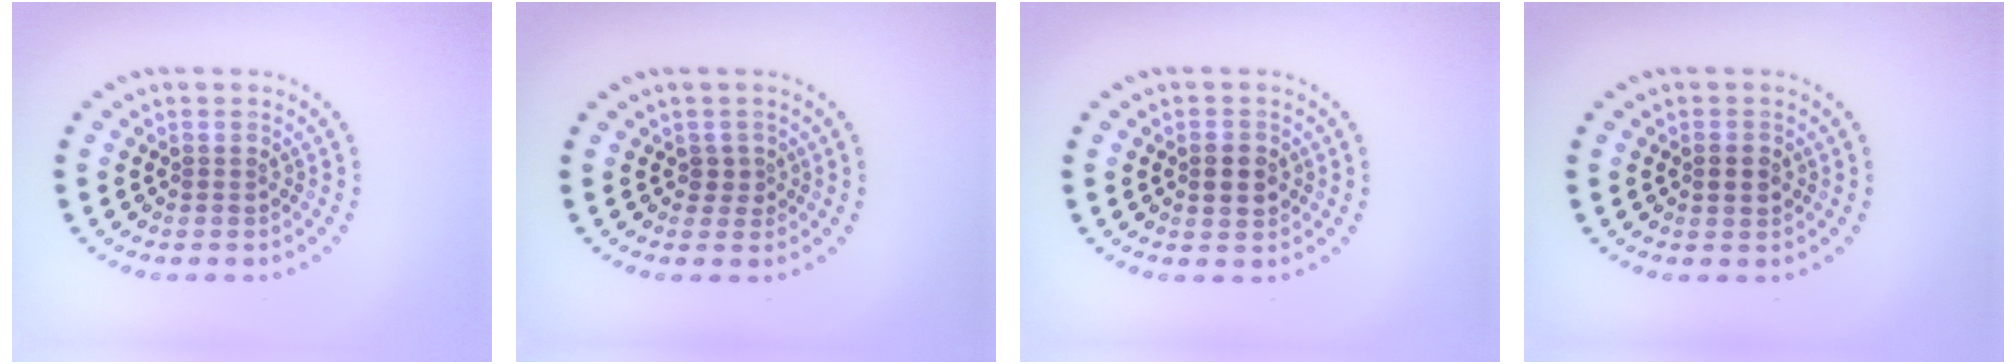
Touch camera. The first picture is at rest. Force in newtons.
{"total": 1.3, "press": 0.9, "slide": 0.9}
{"total": 2.3, "press": 2.3, "slide": 0.2}
{"total": 2.1, "press": 2.1, "slide": 0.2}